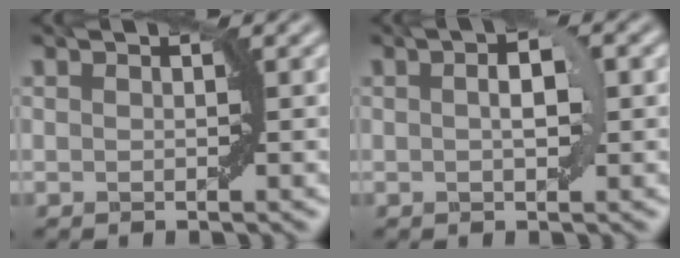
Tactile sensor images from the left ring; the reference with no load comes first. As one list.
[{"total": 2.9, "force": [0.4, 1.0, 2.6], "torque": [-0.040, 0.005, 0.006]}]